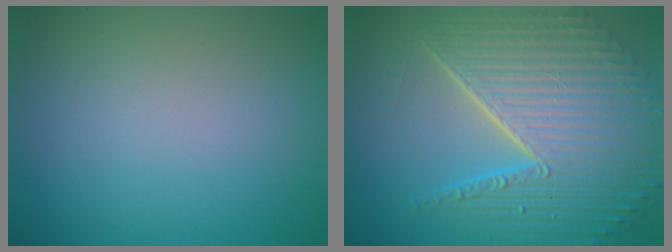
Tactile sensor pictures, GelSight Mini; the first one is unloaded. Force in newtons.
{"total": 10.6, "press": 6.8, "slide": 8.1}